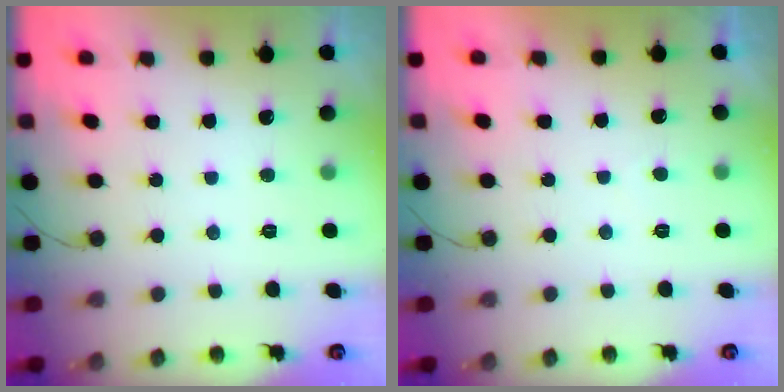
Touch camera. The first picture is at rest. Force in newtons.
{"total": 0.6, "press": 0.3, "slide": 0.5}